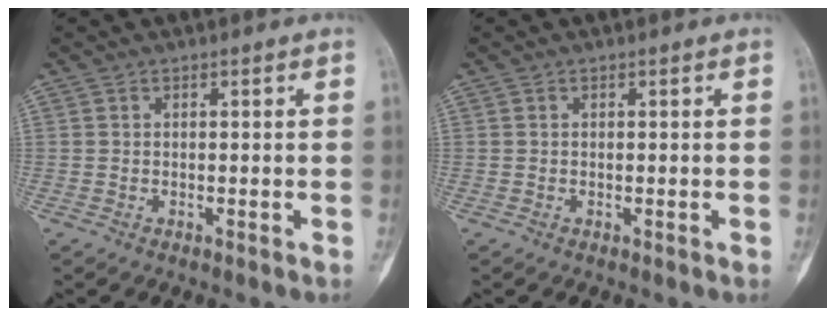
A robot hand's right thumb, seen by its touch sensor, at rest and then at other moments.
{"total": 0.0}